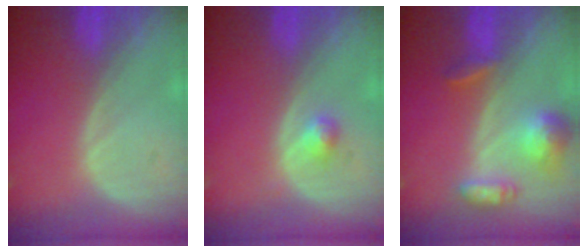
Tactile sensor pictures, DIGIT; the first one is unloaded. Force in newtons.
{"total": 1.7, "press": 1.7, "slide": 0.2}
{"total": 6.9, "press": 6.4, "slide": 2.6}